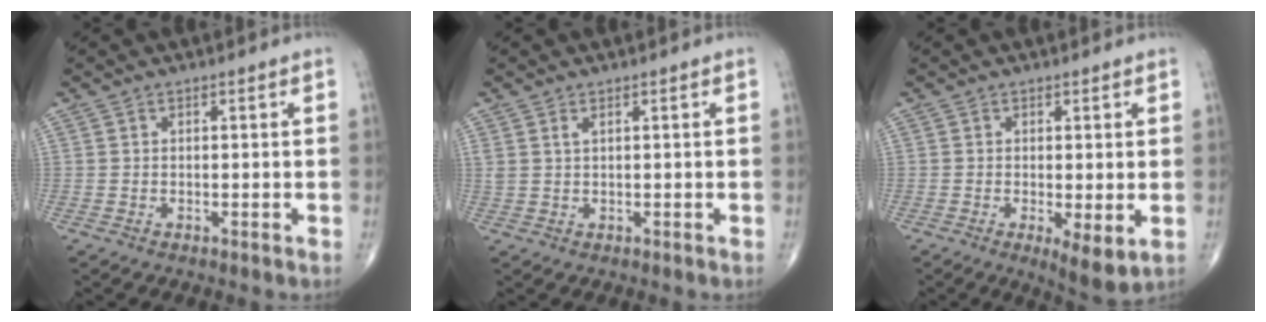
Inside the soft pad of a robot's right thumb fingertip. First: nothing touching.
{"total": 1.3, "force": [0.7, 0.5, 0.9], "torque": [-0.024, 0.007, 0.020]}
{"total": 5.8, "force": [-1.2, 1.8, 5.4], "torque": [-0.088, -0.020, -0.018]}